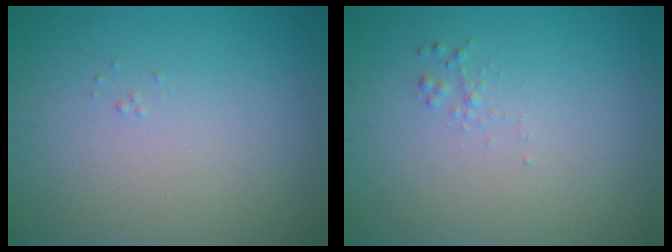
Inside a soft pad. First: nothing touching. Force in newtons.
{"total": 0.6, "press": 0.6, "slide": 0.0}